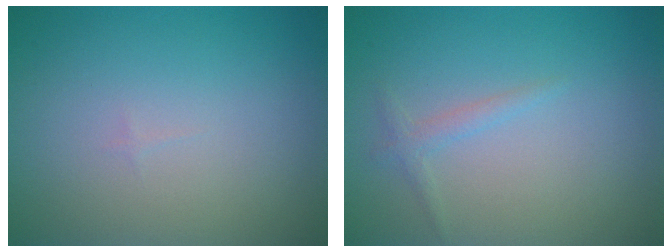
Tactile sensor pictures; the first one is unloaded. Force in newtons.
{"total": 1.1, "press": 1.1, "slide": 0.1}